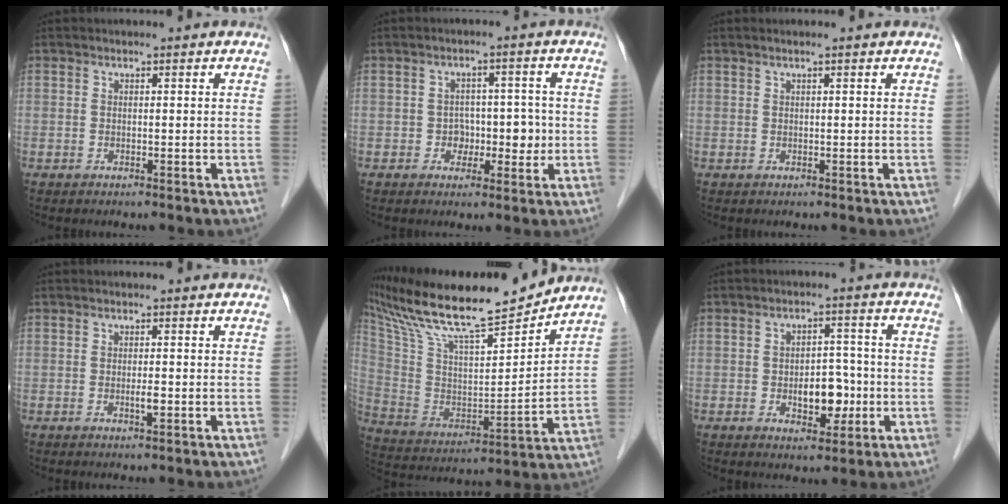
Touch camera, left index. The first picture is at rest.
{"total": 4.5, "force": [-0.8, 3.3, 2.9], "torque": [-0.030, 0.018, -0.008]}
{"total": 1.7, "force": [1.4, 0.0, 1.1], "torque": [-0.016, 0.018, 0.021]}
{"total": 1.0, "force": [-0.1, 0.1, 1.0], "torque": [-0.019, -0.003, -0.001]}
{"total": 21.3, "force": [18.6, 1.6, 10.1], "torque": [-0.193, 0.001, 0.324]}
{"total": 5.7, "force": [-1.3, 3.3, 4.5], "torque": [-0.064, 0.007, -0.013]}